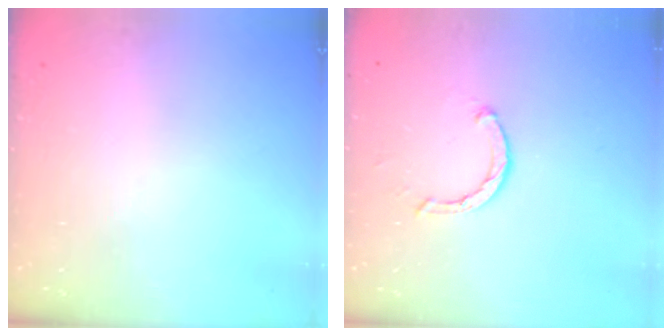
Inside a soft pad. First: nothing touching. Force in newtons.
{"total": 2.1, "press": 2.1, "slide": 0.1}